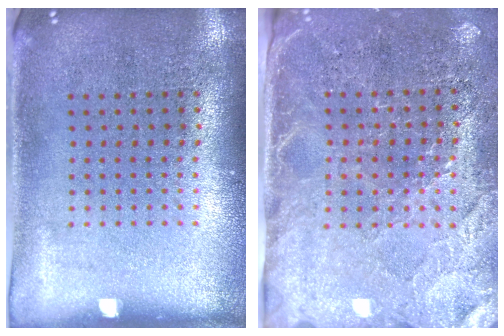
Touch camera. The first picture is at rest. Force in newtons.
{"total": 2.9, "press": 2.7, "slide": 1.1}